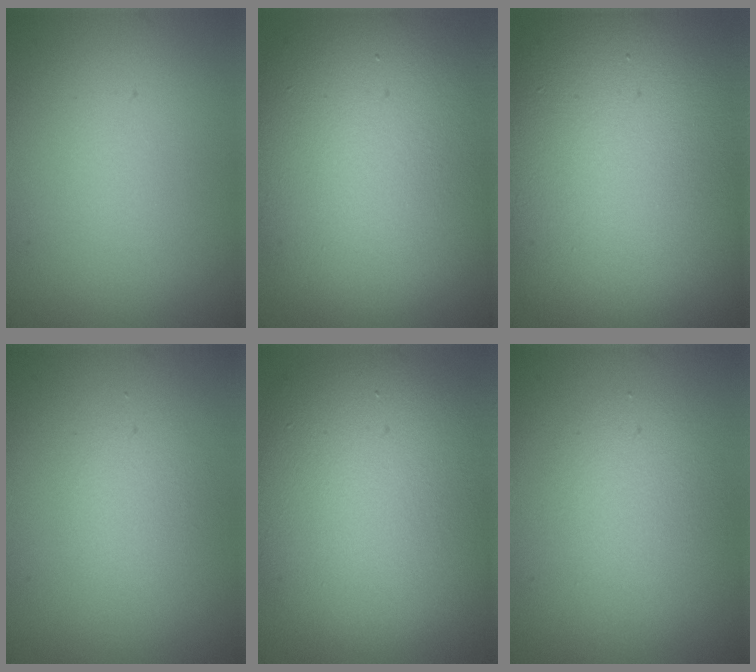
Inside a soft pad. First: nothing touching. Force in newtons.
{"total": 14.1, "press": 14.1, "slide": 0.6}
{"total": 16.4, "press": 16.4, "slide": 1.5}
{"total": 1.6, "press": 1.6, "slide": 0.0}
{"total": 11.9, "press": 11.9, "slide": 0.8}
{"total": 2.9, "press": 2.9, "slide": 0.2}